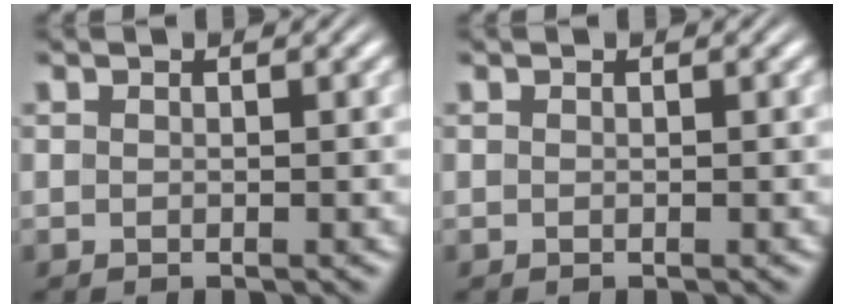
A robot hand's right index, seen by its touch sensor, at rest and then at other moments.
{"total": 0.0}